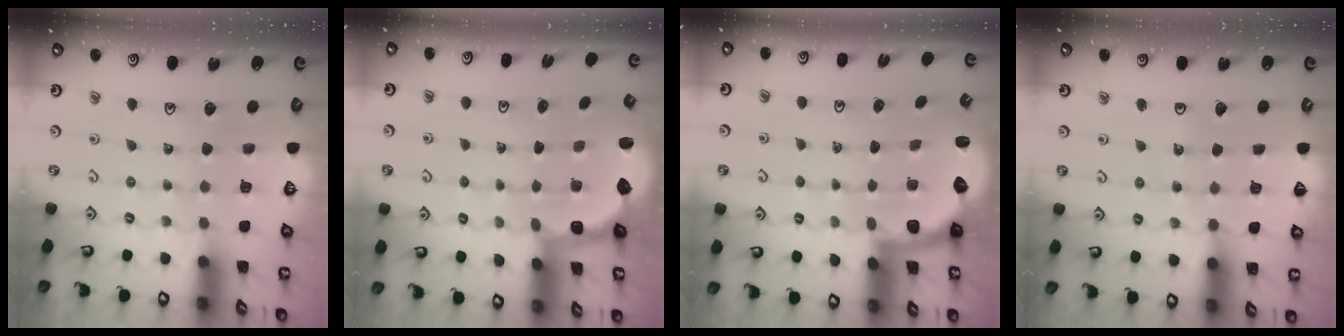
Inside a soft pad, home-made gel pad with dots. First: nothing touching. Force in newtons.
{"total": 2.8, "press": 2.1, "slide": 1.8}
{"total": 2.5, "press": 2.1, "slide": 1.3}
{"total": 2.5, "press": 2.5, "slide": 0.2}